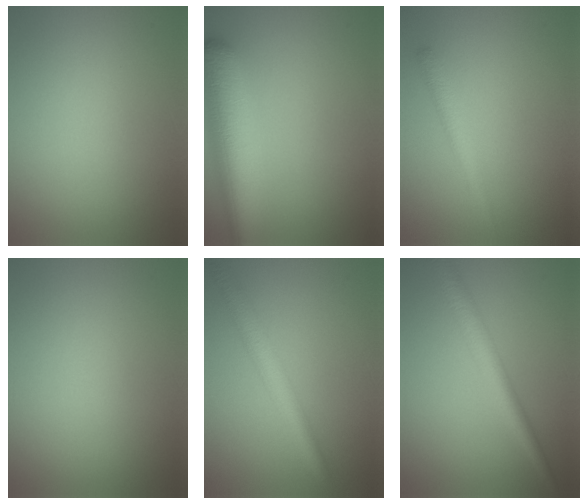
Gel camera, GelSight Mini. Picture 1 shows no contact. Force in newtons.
{"total": 7.5, "press": 7.5, "slide": 0.5}
{"total": 1.9, "press": 1.9, "slide": 0.0}
{"total": 0.0}
{"total": 3.8, "press": 3.8, "slide": 0.1}
{"total": 3.4, "press": 3.4, "slide": 0.2}